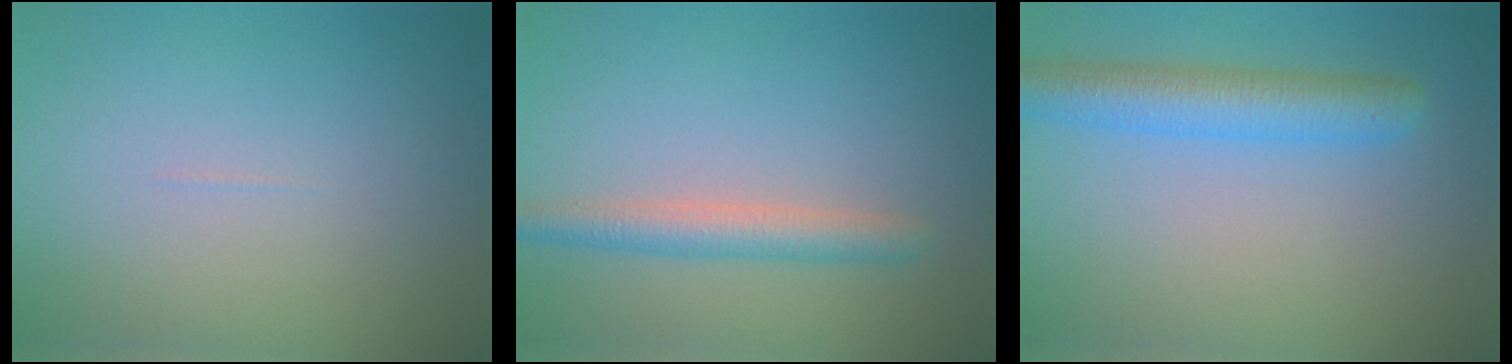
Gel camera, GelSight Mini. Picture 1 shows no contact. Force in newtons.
{"total": 3.0, "press": 3.0, "slide": 0.1}
{"total": 5.1, "press": 5.1, "slide": 0.3}